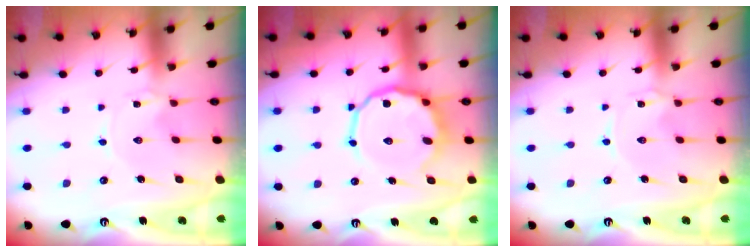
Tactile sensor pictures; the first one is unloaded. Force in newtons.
{"total": 12.4, "press": 12.1, "slide": 2.6}
{"total": 0.0}